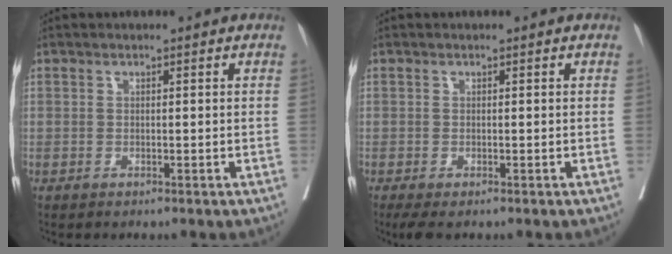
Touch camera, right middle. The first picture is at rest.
{"total": 2.3, "force": [-1.6, 0.9, 1.5], "torque": [-0.022, -0.008, -0.023]}